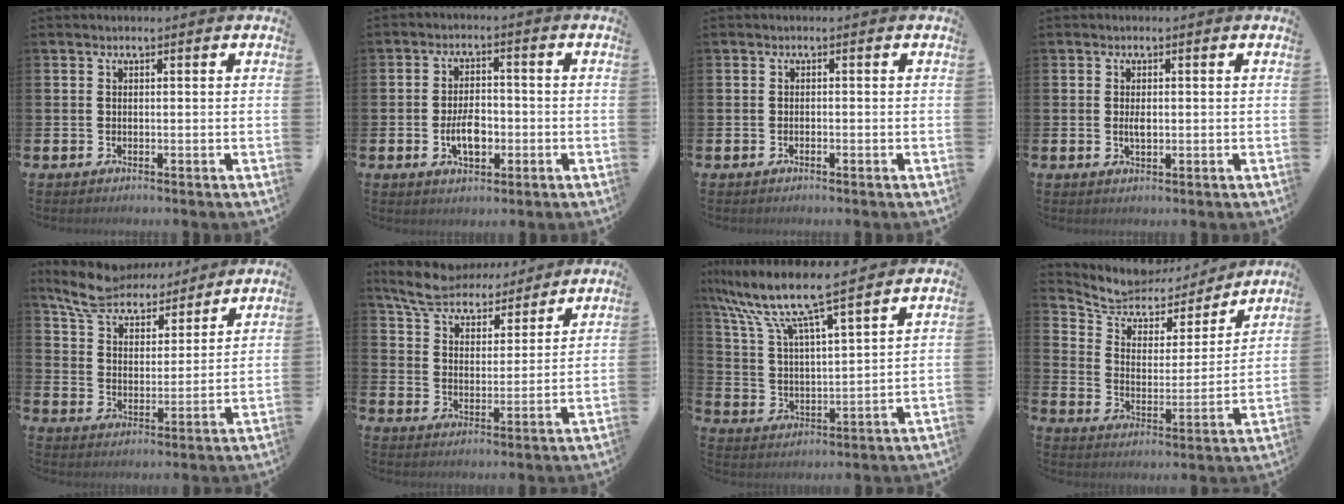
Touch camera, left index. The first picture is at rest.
{"total": 5.0, "force": [-1.4, 2.8, 3.9], "torque": [-0.053, 0.002, -0.027]}
{"total": 0.6, "force": [-0.6, 0.2, 0.1], "torque": [0.003, -0.005, -0.013]}
{"total": 1.6, "force": [0.0, 0.8, 1.4], "torque": [-0.014, -0.003, -0.005]}
{"total": 7.6, "force": [7.0, 2.3, 1.6], "torque": [-0.068, -0.045, 0.126]}
{"total": 7.2, "force": [6.7, 2.0, 1.3], "torque": [-0.060, -0.042, 0.120]}
{"total": 9.3, "force": [8.2, 0.7, 4.2], "torque": [-0.117, -0.053, 0.137]}
{"total": 7.3, "force": [6.4, 3.1, 1.4], "torque": [-0.068, -0.048, 0.109]}